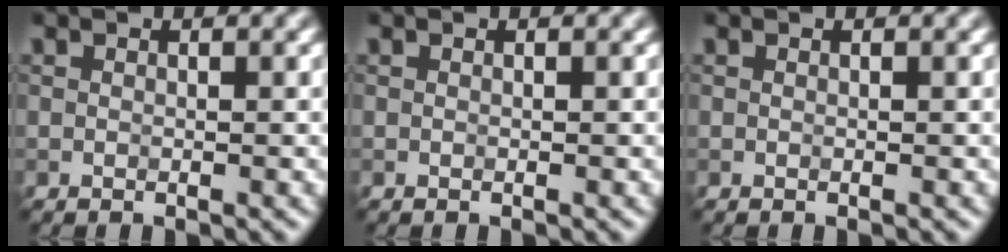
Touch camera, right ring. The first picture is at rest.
{"total": 0.0}
{"total": 0.0}